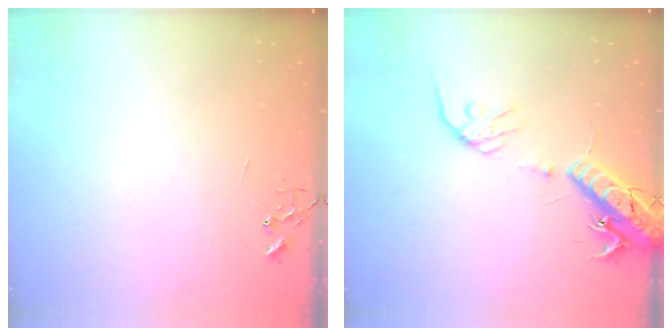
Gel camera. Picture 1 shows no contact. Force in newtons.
{"total": 16.5, "press": 16.2, "slide": 3.6}